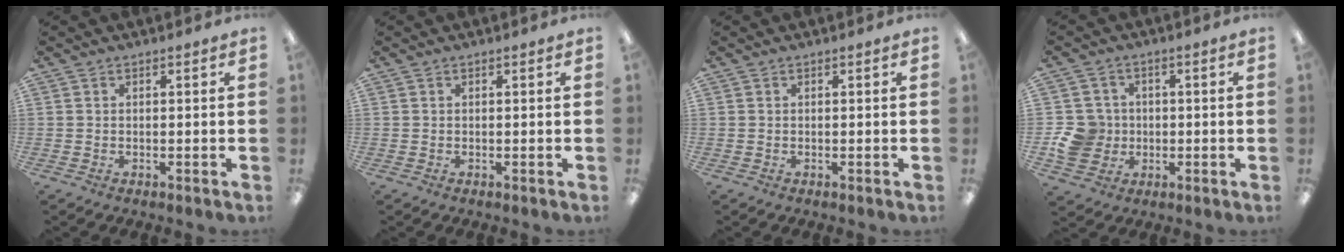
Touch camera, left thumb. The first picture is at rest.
{"total": 0.0}
{"total": 0.0}
{"total": 8.7, "force": [-1.0, 8.2, 2.6], "torque": [-0.070, 0.014, -0.014]}